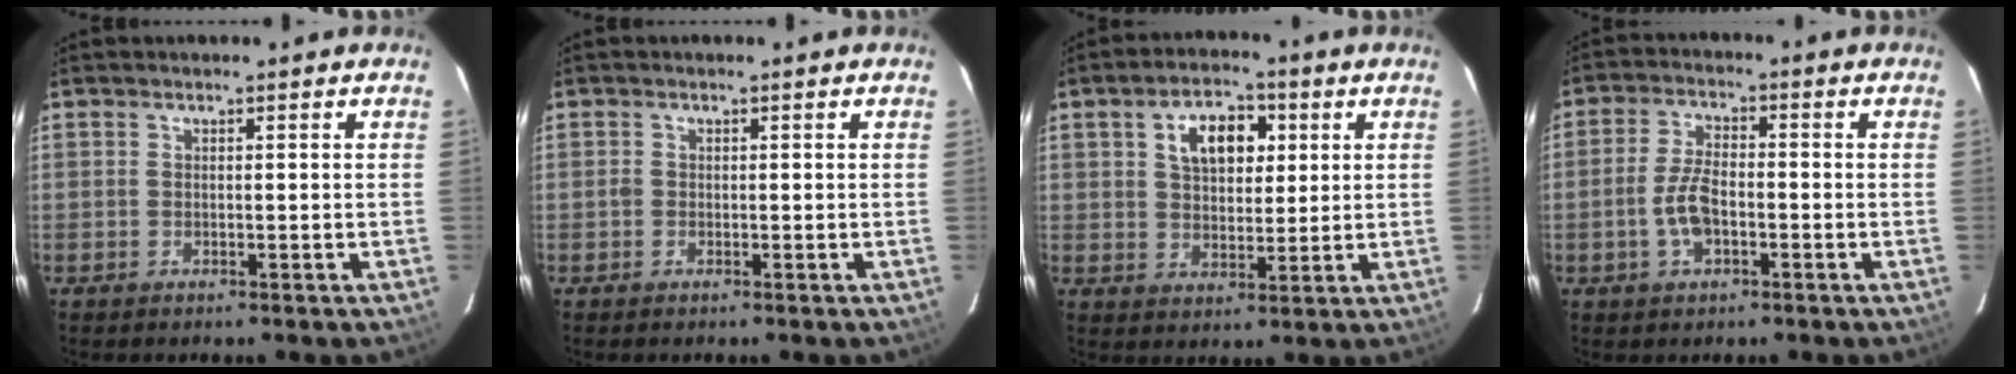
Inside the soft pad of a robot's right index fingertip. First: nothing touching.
{"total": 0.7, "force": [-0.2, 0.7, 0.2], "torque": [-0.002, 0.001, -0.006]}
{"total": 9.1, "force": [3.1, 5.9, 6.2], "torque": [-0.106, 0.026, 0.055]}
{"total": 6.3, "force": [-2.0, 2.9, 5.2], "torque": [-0.109, 0.006, -0.035]}